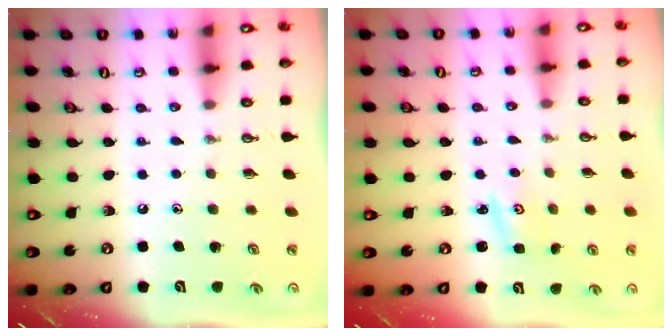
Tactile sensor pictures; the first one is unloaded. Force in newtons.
{"total": 1.7, "press": 1.7, "slide": 0.2}